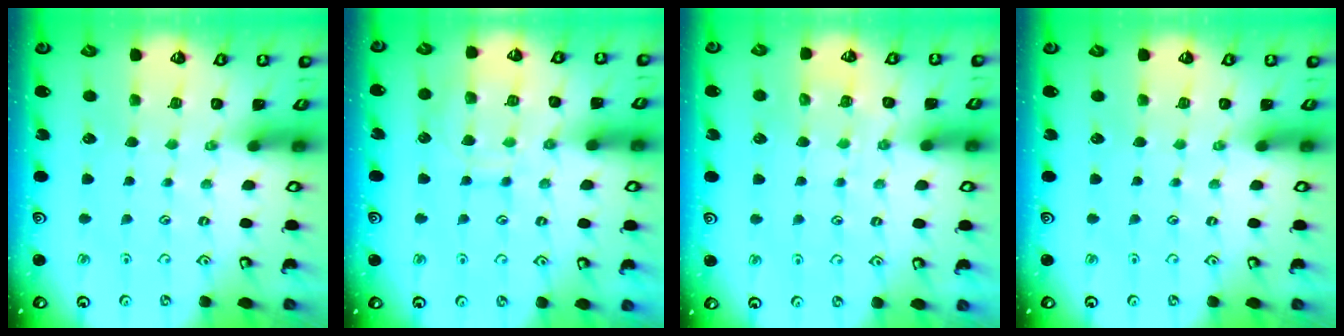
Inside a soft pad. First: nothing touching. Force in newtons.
{"total": 11.3, "press": 11.3, "slide": 1.0}
{"total": 4.8, "press": 4.8, "slide": 0.7}
{"total": 0.0}